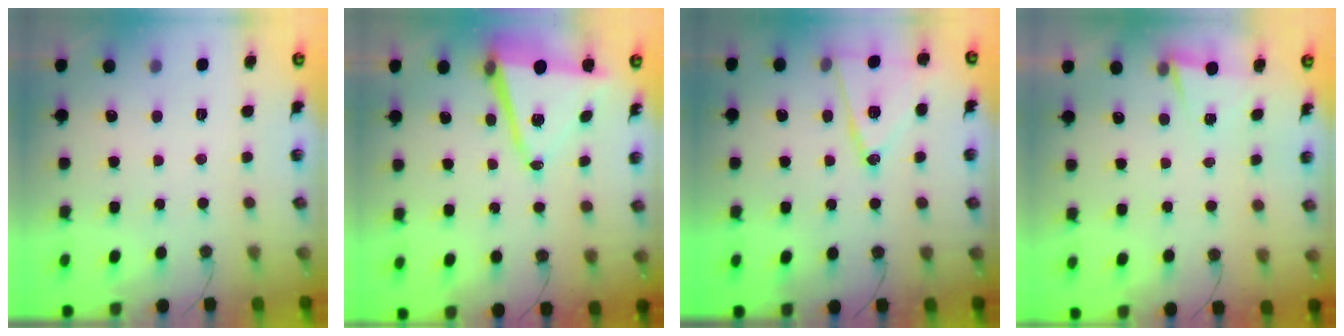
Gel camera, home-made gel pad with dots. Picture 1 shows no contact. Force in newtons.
{"total": 12.1, "press": 11.7, "slide": 2.9}
{"total": 14.1, "press": 13.6, "slide": 3.6}
{"total": 2.4, "press": 2.2, "slide": 1.1}